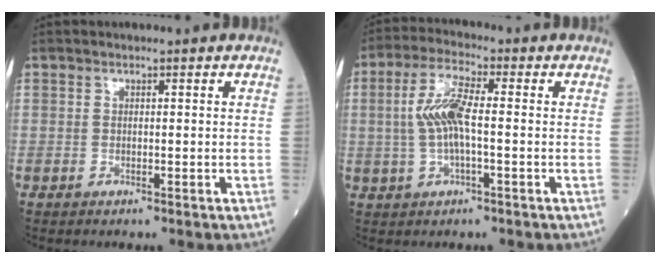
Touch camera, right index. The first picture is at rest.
{"total": 7.0, "force": [-0.2, 1.7, 6.8], "torque": [-0.151, 0.011, -0.005]}